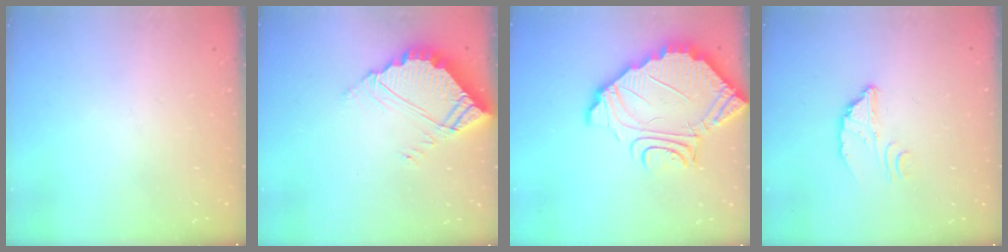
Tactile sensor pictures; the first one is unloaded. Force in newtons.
{"total": 6.7, "press": 6.7, "slide": 0.4}
{"total": 12.6, "press": 12.6, "slide": 0.9}
{"total": 3.2, "press": 3.2, "slide": 0.2}